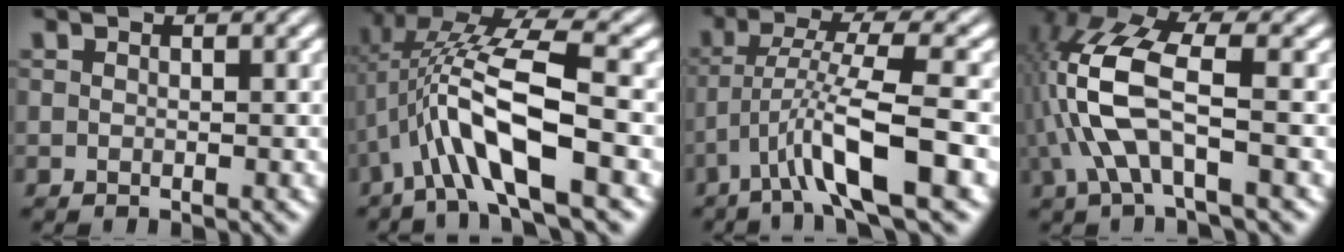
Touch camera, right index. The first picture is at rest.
{"total": 7.0, "force": [0.5, 2.1, 6.7], "torque": [-0.130, -0.006, 0.015]}
{"total": 5.2, "force": [-1.6, 0.5, 4.9], "torque": [-0.096, -0.014, -0.018]}
{"total": 6.8, "force": [0.5, 2.6, 6.3], "torque": [-0.154, -0.015, 0.019]}